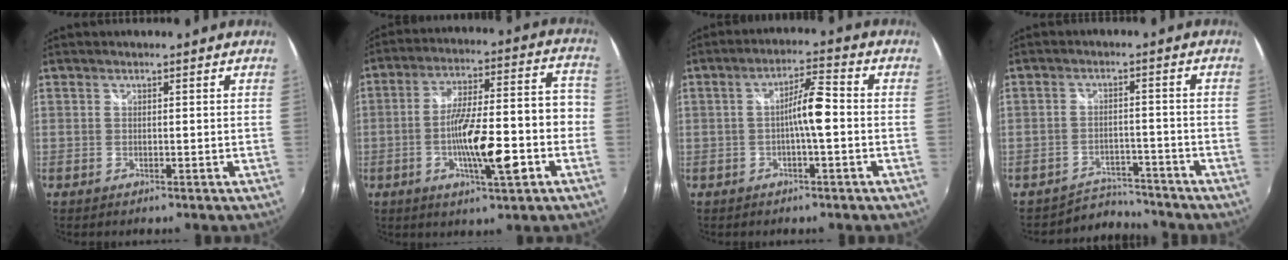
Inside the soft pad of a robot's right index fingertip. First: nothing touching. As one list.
[{"total": 15.7, "force": [-5.8, 3.1, 14.2], "torque": [-0.234, 0.000, -0.091]}, {"total": 5.8, "force": [-1.0, 0.4, 5.7], "torque": [-0.101, 0.012, -0.017]}, {"total": 5.3, "force": [-4.9, 1.5, -1.4], "torque": [0.016, 0.017, -0.078]}]